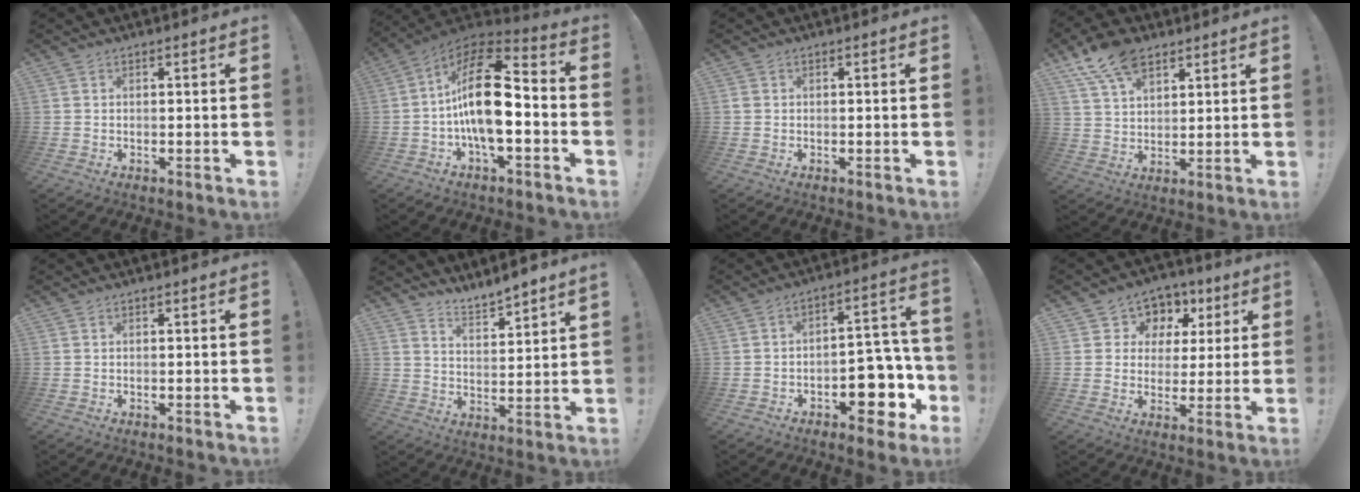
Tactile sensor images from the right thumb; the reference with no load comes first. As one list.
[{"total": 21.1, "force": [-0.4, 9.9, 18.6], "torque": [-0.334, 0.009, -0.005]}, {"total": 0.5, "force": [0.1, 0.5, 0.2], "torque": [-0.003, 0.003, 0.001]}, {"total": 12.3, "force": [8.0, 6.9, 6.4], "torque": [-0.111, -0.033, 0.152]}, {"total": 0.0}, {"total": 5.9, "force": [5.7, 0.1, 1.2], "torque": [-0.018, -0.053, 0.100]}, {"total": 12.8, "force": [-5.7, 8.3, 7.9], "torque": [-0.050, 0.036, -0.089]}, {"total": 8.5, "force": [2.9, 7.6, 2.3], "torque": [-0.031, -0.019, 0.060]}]